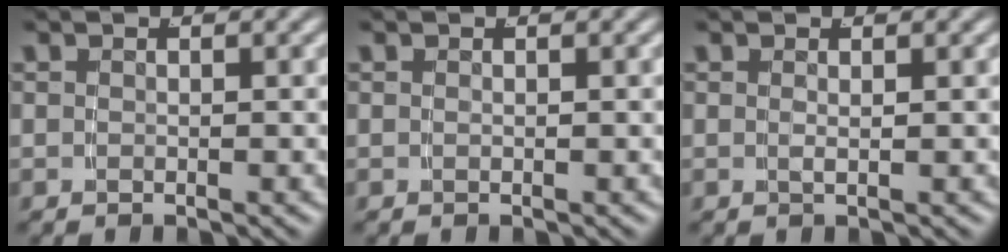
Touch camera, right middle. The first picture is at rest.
{"total": 0.0}
{"total": 1.0, "force": [0.0, -0.9, 0.5], "torque": [-0.010, -0.004, 0.006]}